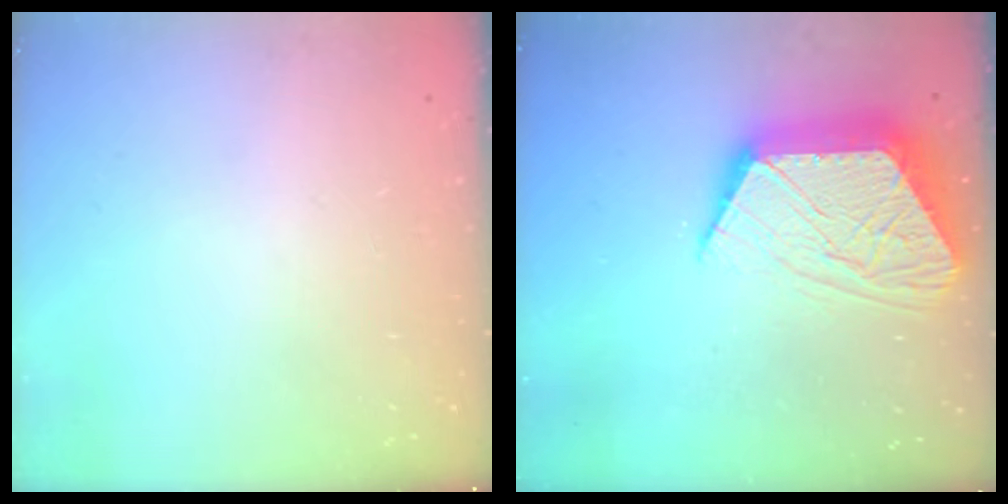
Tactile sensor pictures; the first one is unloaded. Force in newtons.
{"total": 18.1, "press": 18.1, "slide": 1.2}